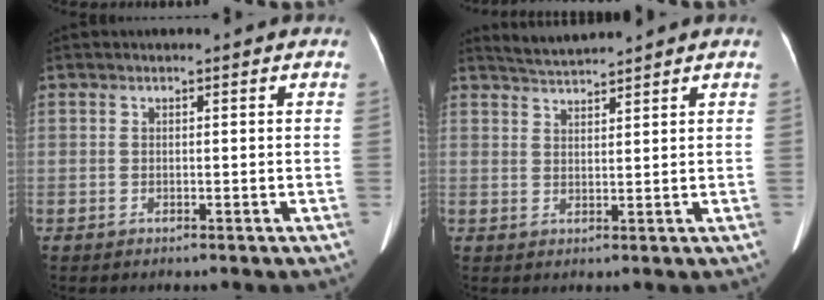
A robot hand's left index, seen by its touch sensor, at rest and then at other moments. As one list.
[{"total": 3.4, "force": [3.3, -0.8, 0.1], "torque": [-0.007, 0.012, 0.065]}]